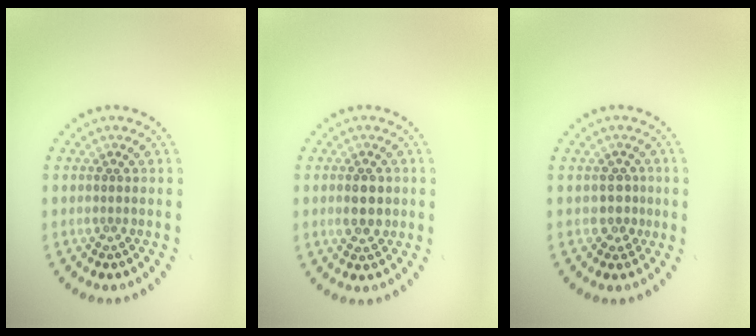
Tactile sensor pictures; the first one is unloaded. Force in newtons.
{"total": 2.5, "press": 2.5, "slide": 0.2}
{"total": 1.8, "press": 1.4, "slide": 1.2}